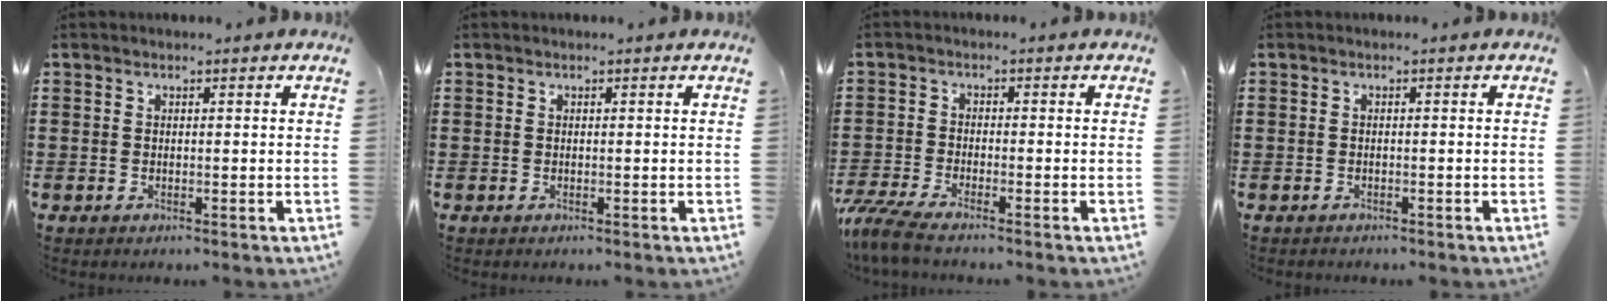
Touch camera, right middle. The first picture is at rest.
{"total": 0.0}
{"total": 4.3, "force": [-3.8, 0.2, 1.9], "torque": [-0.061, -0.015, -0.083]}
{"total": 0.8, "force": [-0.7, 0.4, -0.1], "torque": [0.001, 0.003, -0.016]}